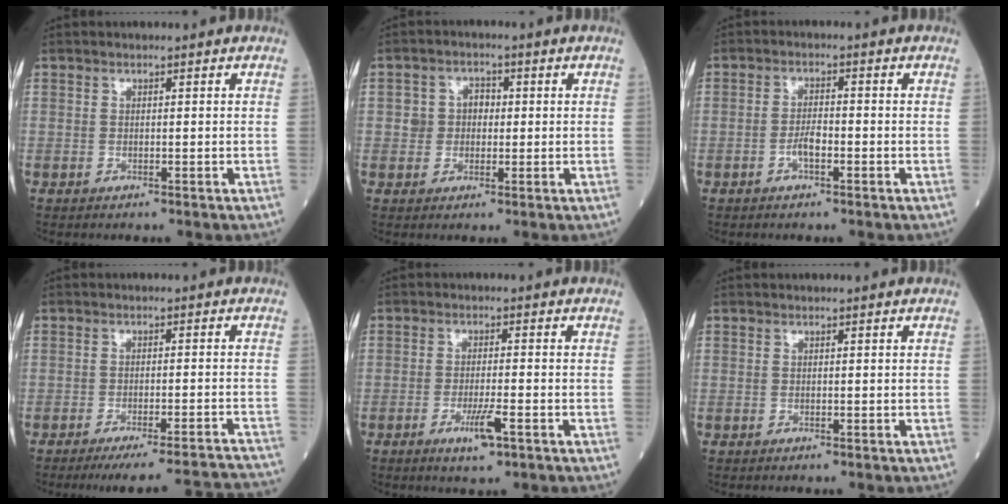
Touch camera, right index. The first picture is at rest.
{"total": 3.5, "force": [0.1, 3.2, 1.4], "torque": [-0.017, 0.016, -0.001]}
{"total": 2.6, "force": [-1.1, 0.8, 2.2], "torque": [-0.038, 0.003, -0.022]}
{"total": 17.2, "force": [-16.5, -0.9, 4.8], "torque": [-0.029, -0.010, -0.203]}
{"total": 4.2, "force": [-2.1, 0.4, 3.6], "torque": [-0.067, -0.006, -0.038]}
{"total": 0.0}